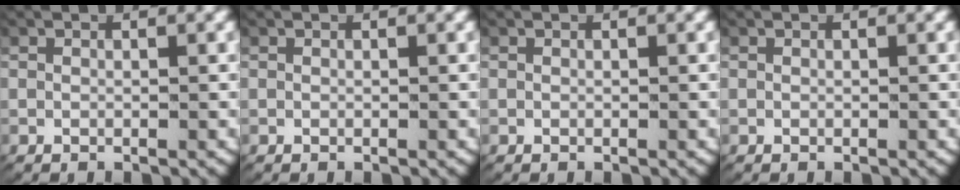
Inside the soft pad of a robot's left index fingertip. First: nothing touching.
{"total": 0.0}
{"total": 0.0}
{"total": 0.0}